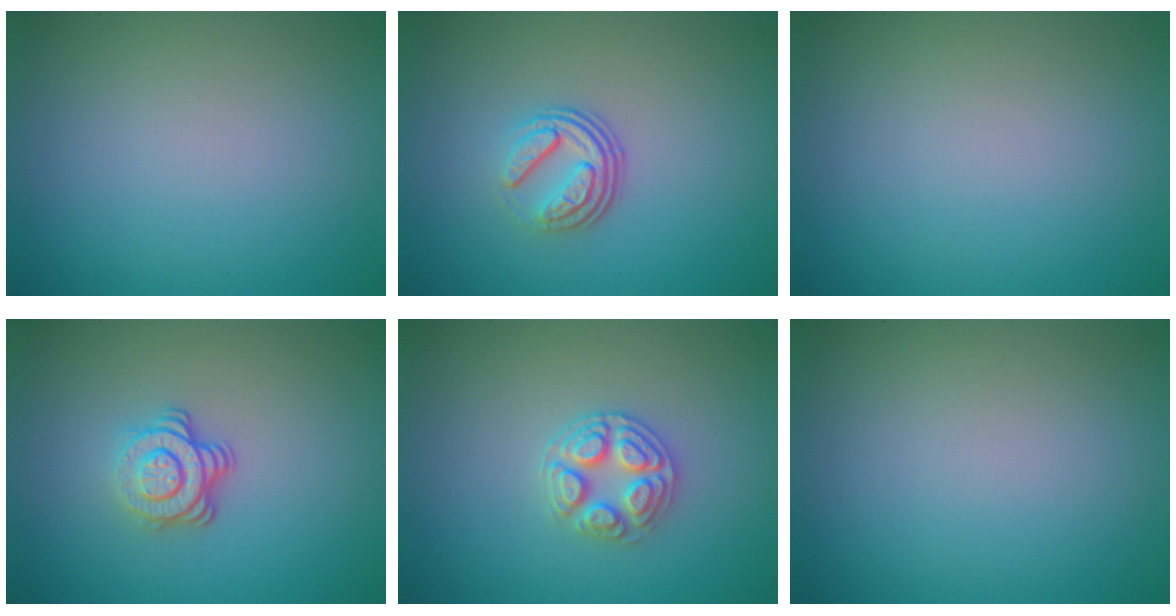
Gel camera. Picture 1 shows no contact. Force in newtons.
{"total": 3.8, "press": 2.5, "slide": 2.8}
{"total": 0.0}
{"total": 3.7, "press": 2.6, "slide": 2.6}
{"total": 2.8, "press": 2.7, "slide": 0.9}
{"total": 0.0}